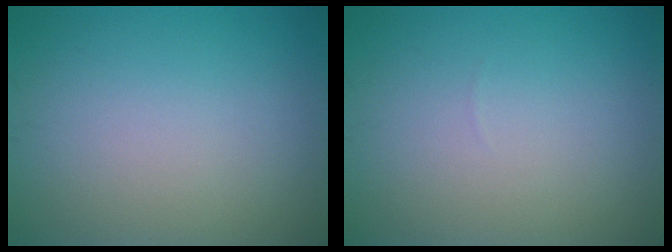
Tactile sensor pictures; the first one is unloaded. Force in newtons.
{"total": 0.0}